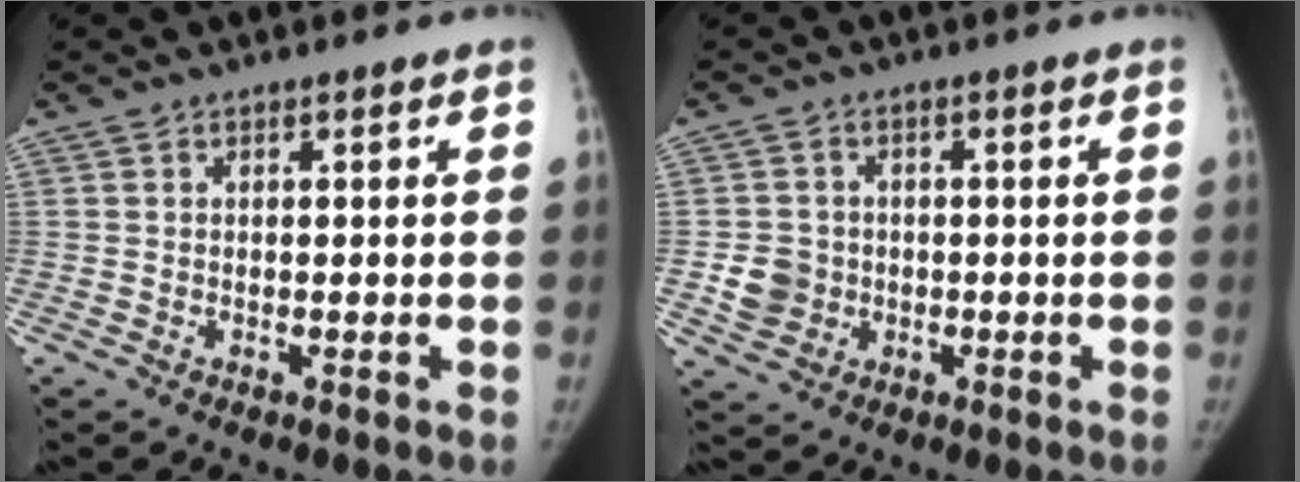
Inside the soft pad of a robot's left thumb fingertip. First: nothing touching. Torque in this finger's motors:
{"motor_torque": [-0.04, 0.04, 0.26, -0.06, 0.07]}